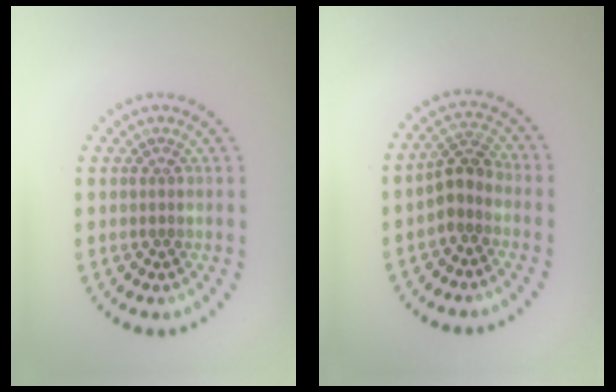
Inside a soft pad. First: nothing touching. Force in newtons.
{"total": 2.6, "press": 2.0, "slide": 1.6}